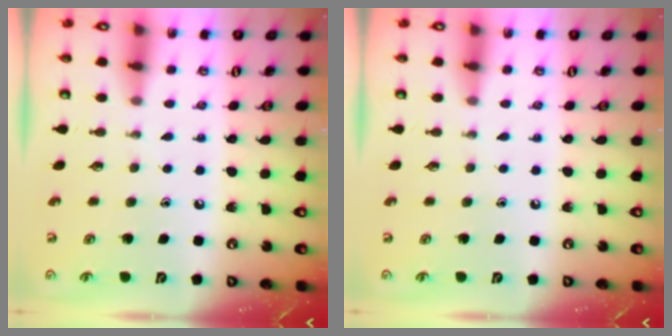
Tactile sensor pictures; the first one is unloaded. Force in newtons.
{"total": 0.0}